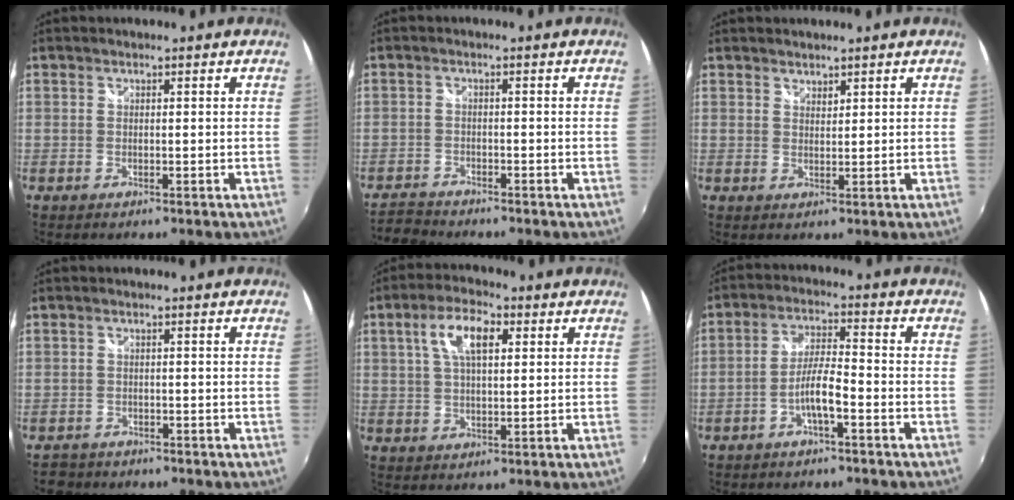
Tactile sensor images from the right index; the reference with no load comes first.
{"total": 3.9, "force": [-3.8, 0.7, 0.2], "torque": [-0.023, -0.009, -0.078]}
{"total": 1.5, "force": [1.4, 0.5, 0.1], "torque": [0.002, 0.001, 0.024]}
{"total": 2.8, "force": [-2.4, 1.5, 0.0], "torque": [-0.013, 0.000, -0.043]}
{"total": 8.2, "force": [2.8, 3.6, 6.8], "torque": [-0.128, 0.018, 0.050]}
{"total": 5.6, "force": [-2.8, 0.8, 4.7], "torque": [-0.098, 0.009, -0.051]}